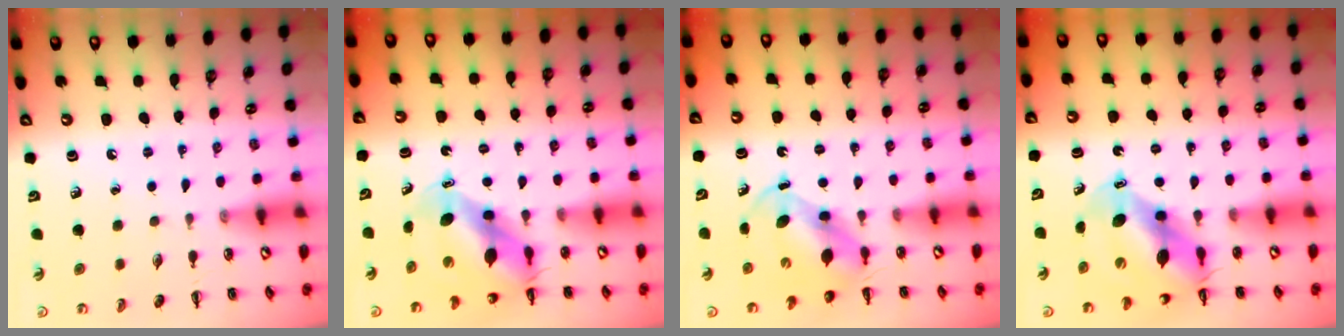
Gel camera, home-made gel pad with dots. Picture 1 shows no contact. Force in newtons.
{"total": 9.3, "press": 9.0, "slide": 2.4}
{"total": 5.8, "press": 5.8, "slide": 0.6}
{"total": 11.1, "press": 10.7, "slide": 3.2}